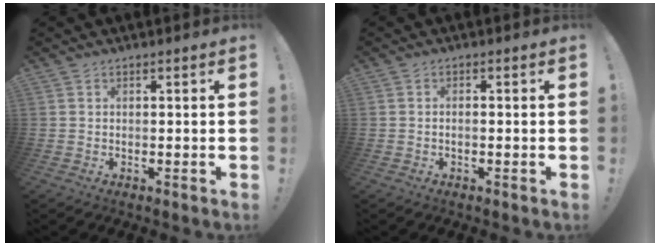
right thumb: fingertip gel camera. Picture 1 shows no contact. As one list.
[{"total": 1.3, "force": [-0.9, 0.1, 0.9], "torque": [-0.021, 0.003, -0.014]}]